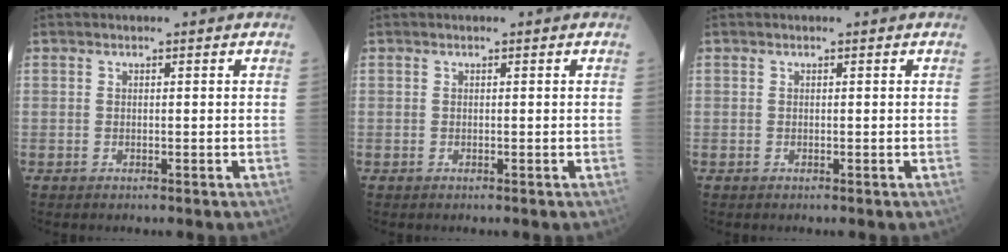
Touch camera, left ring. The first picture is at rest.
{"total": 0.0}
{"total": 0.0}